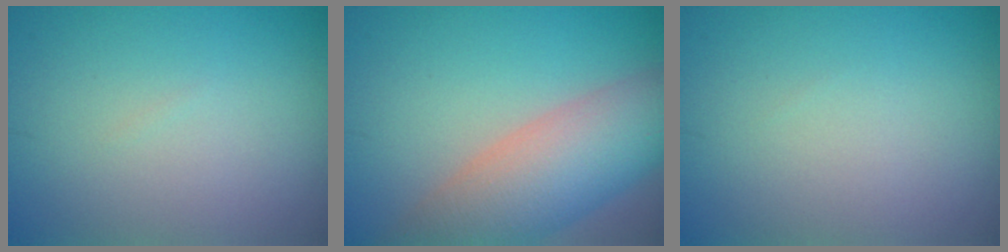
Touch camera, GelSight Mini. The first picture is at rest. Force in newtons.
{"total": 8.4, "press": 8.4, "slide": 0.4}
{"total": 0.0}